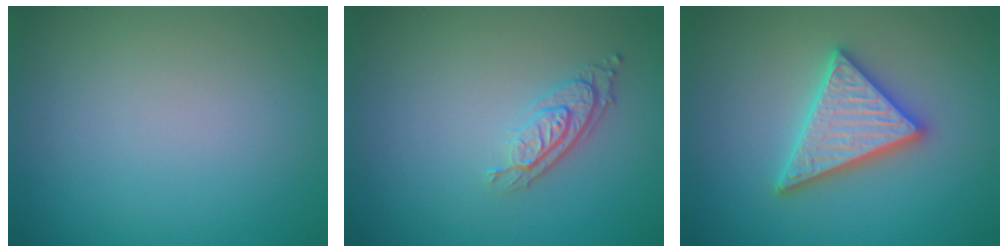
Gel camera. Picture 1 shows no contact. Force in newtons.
{"total": 2.9, "press": 2.0, "slide": 2.0}
{"total": 4.8, "press": 4.8, "slide": 0.7}